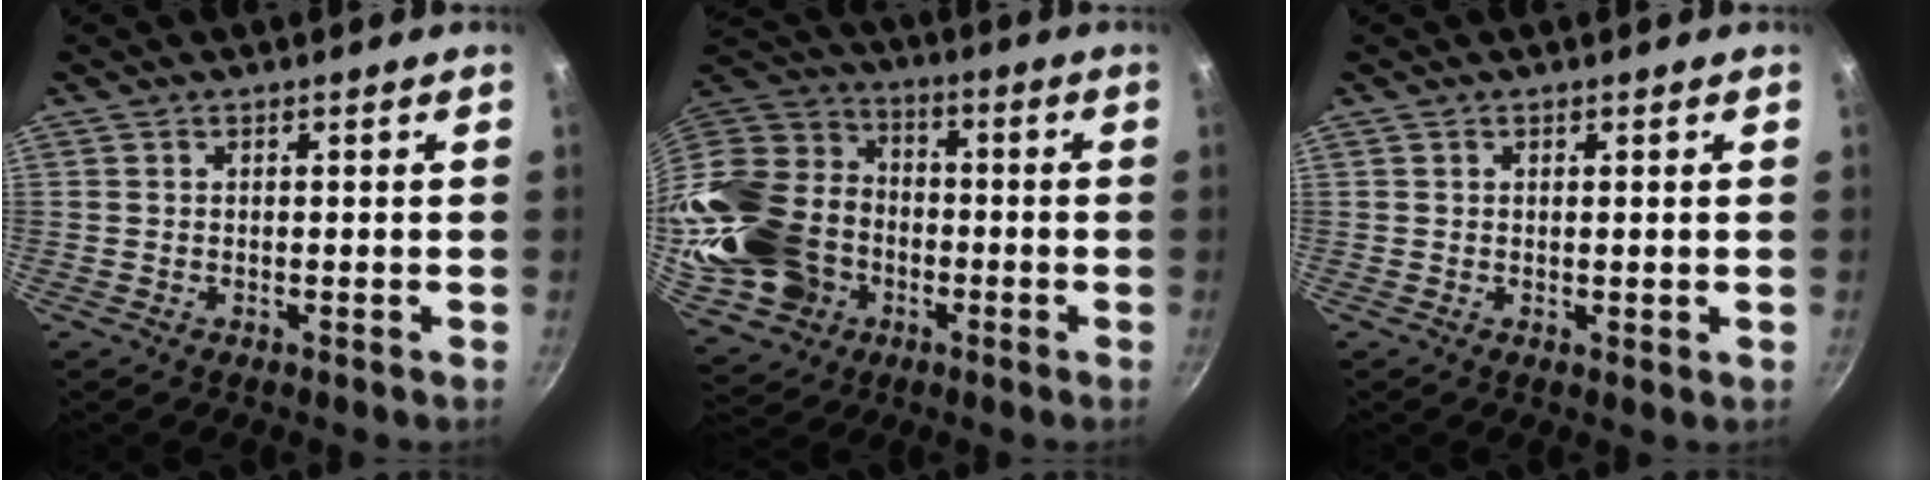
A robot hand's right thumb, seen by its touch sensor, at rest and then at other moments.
{"total": 27.3, "force": [-5.5, 21.9, 15.4], "torque": [-0.316, 0.043, -0.076]}
{"total": 0.8, "force": [0.1, 0.1, 0.8], "torque": [-0.012, -0.003, 0.000]}